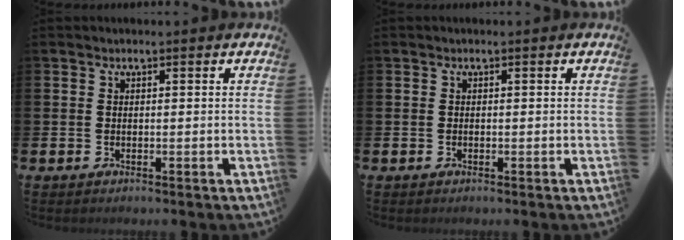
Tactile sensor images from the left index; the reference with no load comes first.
{"total": 0.0}